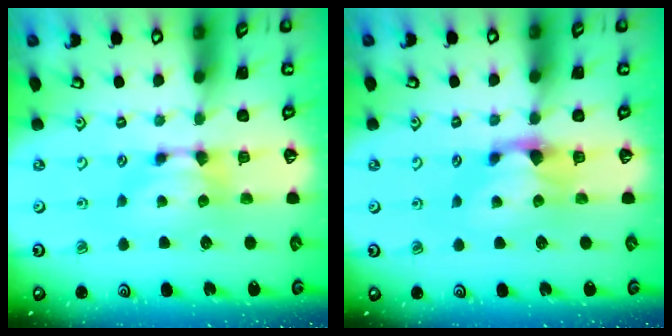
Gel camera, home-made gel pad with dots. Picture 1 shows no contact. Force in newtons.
{"total": 0.7, "press": 0.4, "slide": 0.6}